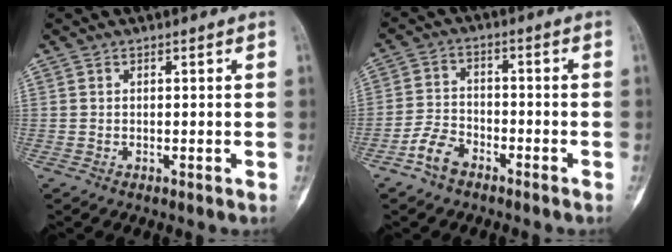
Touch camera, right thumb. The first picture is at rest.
{"total": 5.5, "force": [-3.8, 3.0, 2.7], "torque": [-0.048, 0.025, -0.076]}